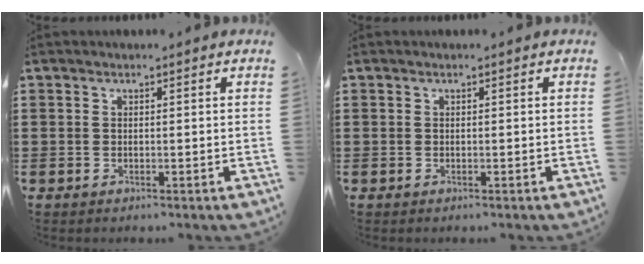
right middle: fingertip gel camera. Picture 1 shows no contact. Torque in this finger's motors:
{"motor_torque": [0.00, -0.07, -0.01, -0.01]}